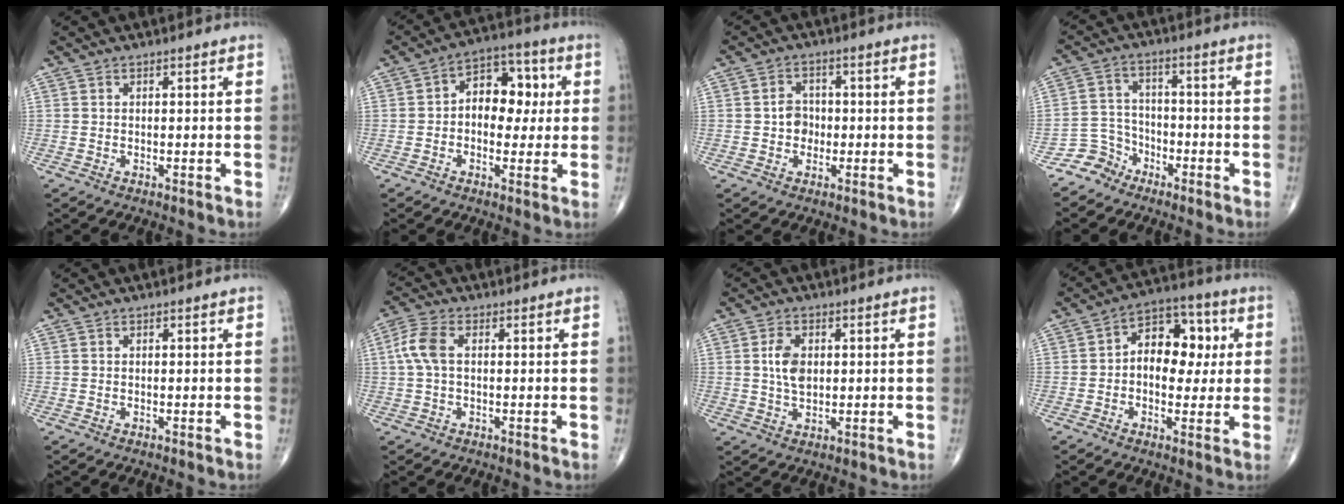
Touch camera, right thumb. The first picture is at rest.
{"total": 10.8, "force": [1.0, 7.4, 7.8], "torque": [-0.070, 0.026, 0.007]}
{"total": 4.1, "force": [-0.5, 3.5, 2.1], "torque": [-0.010, 0.009, -0.013]}
{"total": 5.5, "force": [-4.2, 3.6, -0.3], "torque": [0.032, 0.041, -0.089]}
{"total": 0.0}
{"total": 5.5, "force": [0.6, 3.0, 4.6], "torque": [-0.119, 0.019, 0.010]}
{"total": 5.3, "force": [0.8, 3.2, 4.1], "torque": [-0.073, -0.003, 0.013]}
{"total": 12.2, "force": [1.3, 8.2, 8.9], "torque": [-0.087, 0.025, 0.011]}